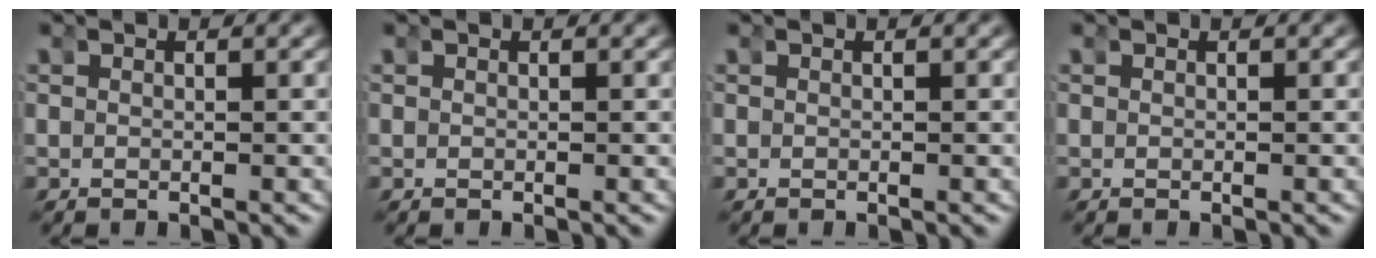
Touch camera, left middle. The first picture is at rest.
{"total": 0.0}
{"total": 0.0}
{"total": 0.0}